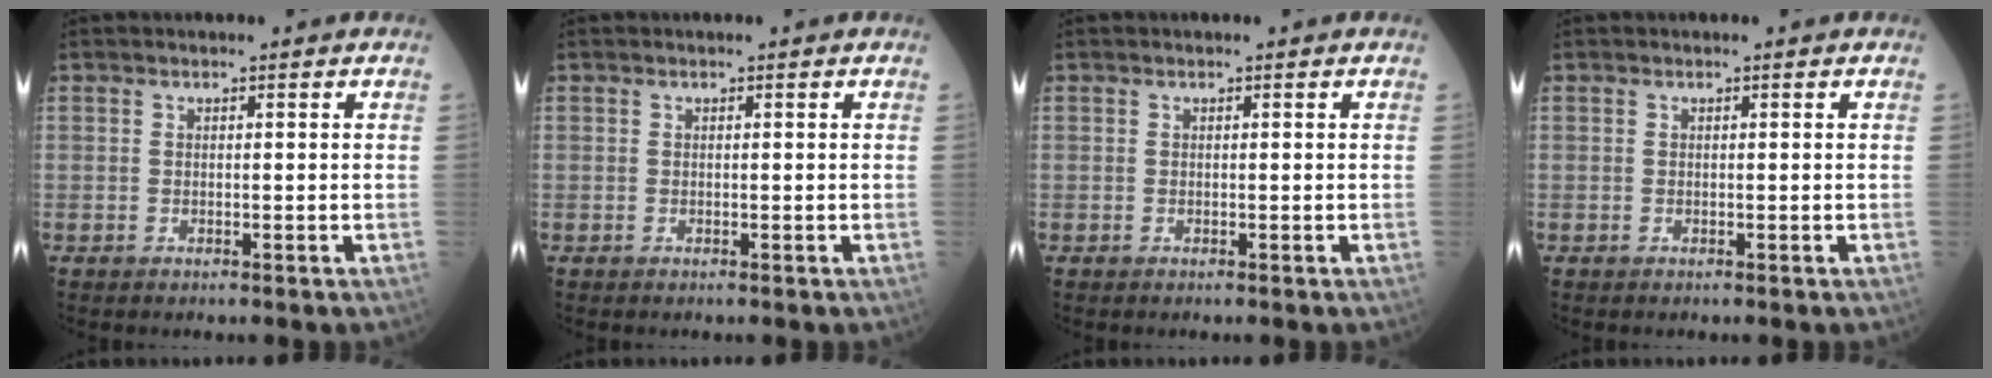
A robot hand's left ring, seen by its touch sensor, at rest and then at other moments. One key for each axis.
{"total": 0.0}
{"total": 0.0}
{"total": 0.0}